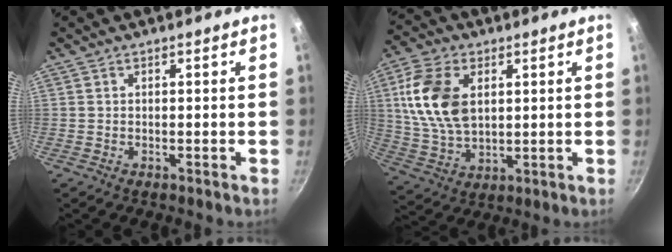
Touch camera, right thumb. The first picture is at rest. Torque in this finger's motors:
{"motor_torque": [0.19, 2.16, 1.42, 0.42, 0.31]}